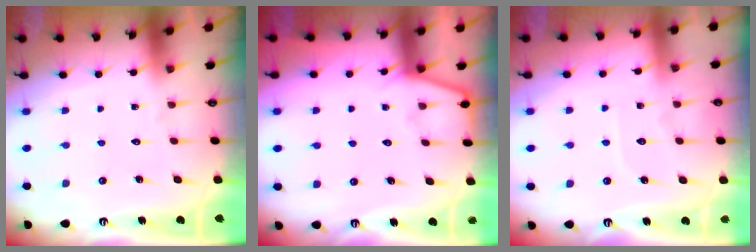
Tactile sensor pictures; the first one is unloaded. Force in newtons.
{"total": 3.9, "press": 3.9, "slide": 0.5}
{"total": 3.7, "press": 3.7, "slide": 0.2}